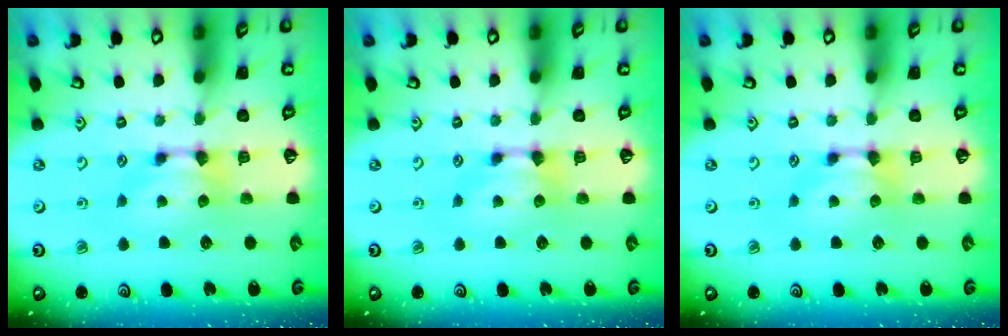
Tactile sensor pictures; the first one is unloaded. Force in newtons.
{"total": 0.0}
{"total": 0.0}